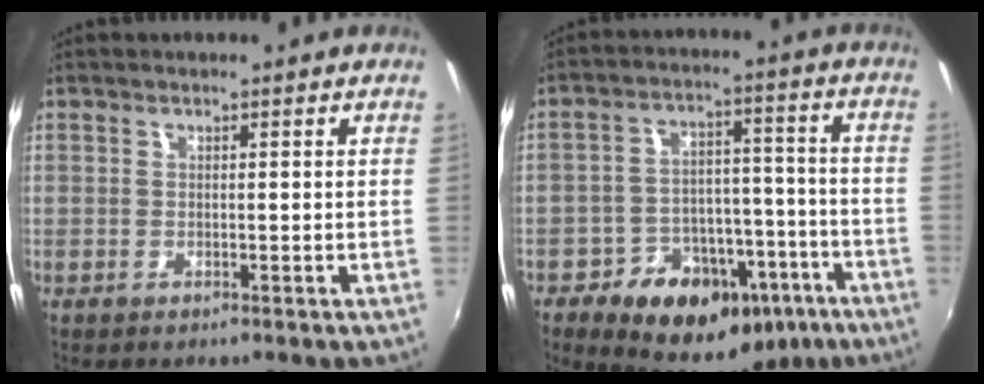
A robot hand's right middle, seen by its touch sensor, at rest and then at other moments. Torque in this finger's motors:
{"motor_torque": [0.82, -1.32, 0.20, 0.04]}